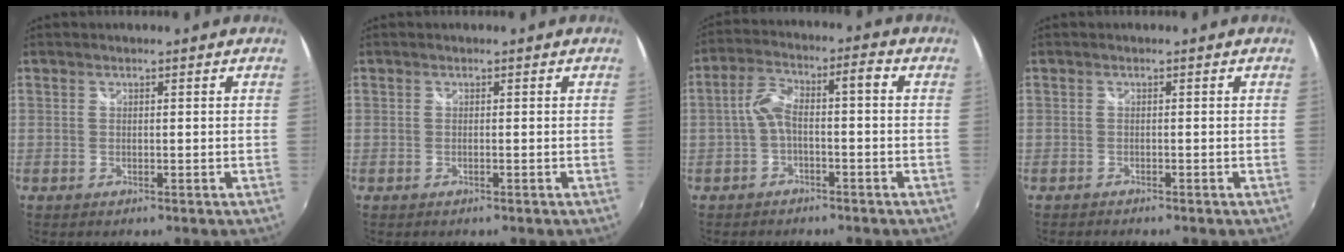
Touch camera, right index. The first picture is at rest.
{"total": 0.5, "force": [-0.2, -0.1, 0.5], "torque": [-0.009, -0.001, -0.005]}
{"total": 6.4, "force": [-1.9, 1.9, 5.8], "torque": [-0.122, 0.017, -0.035]}
{"total": 1.1, "force": [-1.1, 0.2, 0.2], "torque": [-0.008, -0.006, -0.019]}